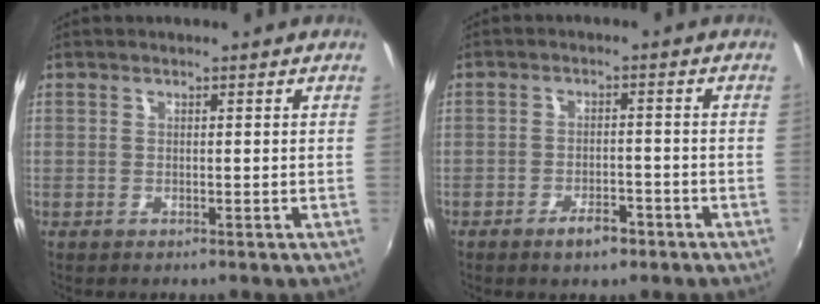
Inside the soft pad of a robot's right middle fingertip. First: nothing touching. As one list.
[{"total": 4.3, "force": [-2.9, 1.9, 2.6], "torque": [-0.052, -0.001, -0.042]}]